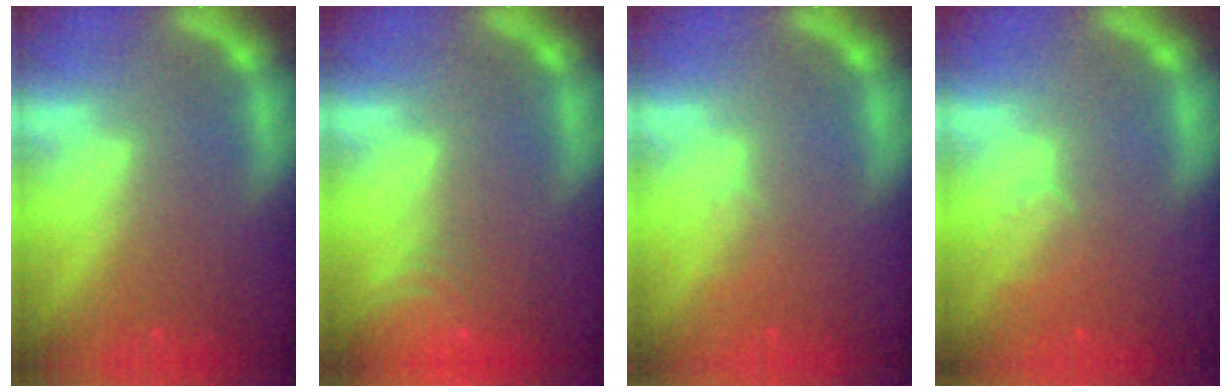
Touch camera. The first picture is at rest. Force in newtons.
{"total": 5.0}
{"total": 1.0}
{"total": 2.0}